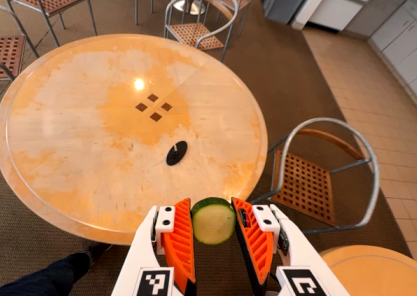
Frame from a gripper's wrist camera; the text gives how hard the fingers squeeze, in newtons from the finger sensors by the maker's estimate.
{"total": 10.1, "left": 10.2, "right": 10.0}